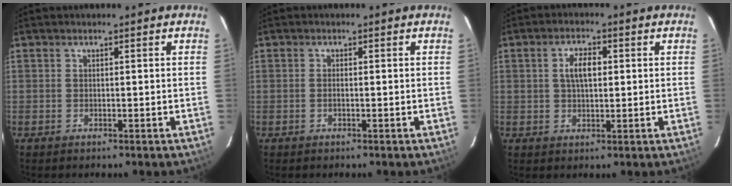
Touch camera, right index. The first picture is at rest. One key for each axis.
{"total": 0.8, "fx": -0.2, "fy": 0.2, "fz": 0.8, "tx": -0.016, "ty": 0.001, "tz": -0.006}
{"total": 4.7, "fx": 0.9, "fy": 2.4, "fz": 3.9, "tx": -0.071, "ty": 0.010, "tz": 0.019}